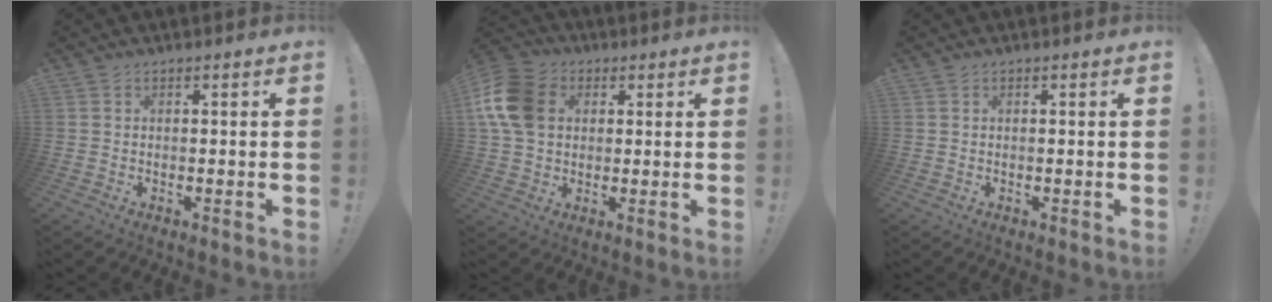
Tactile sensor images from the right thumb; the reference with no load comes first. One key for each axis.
{"total": 14.3, "fx": 3.0, "fy": 11.0, "fz": 8.7, "tx": -0.159, "ty": 0.002, "tz": 0.062}
{"total": 0.0}